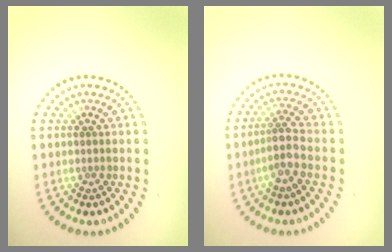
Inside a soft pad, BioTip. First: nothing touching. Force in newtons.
{"total": 2.6, "press": 2.2, "slide": 1.5}